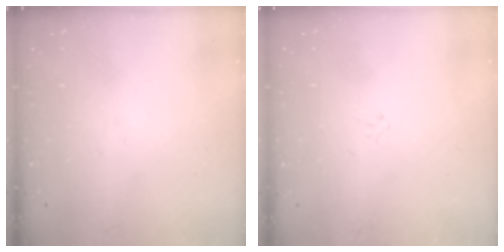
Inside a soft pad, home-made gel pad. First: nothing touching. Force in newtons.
{"total": 0.0}